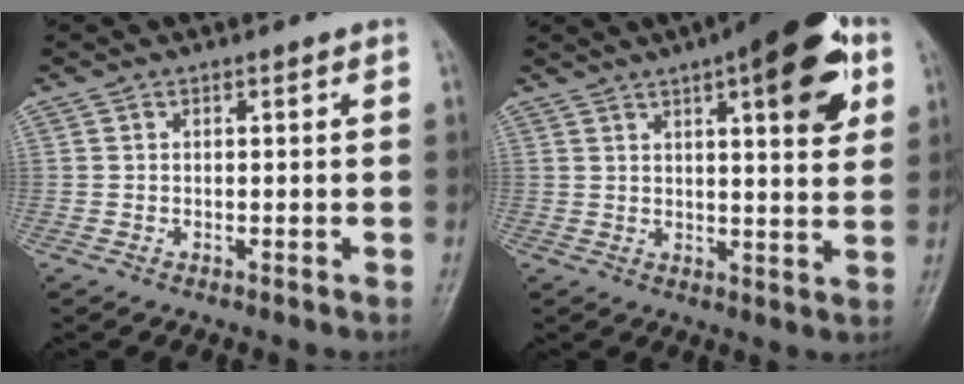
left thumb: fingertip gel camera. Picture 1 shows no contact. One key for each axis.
{"total": 15.8, "fx": 7.2, "fy": 4.9, "fz": 13.2, "tx": -0.150, "ty": -0.013, "tz": 0.091}